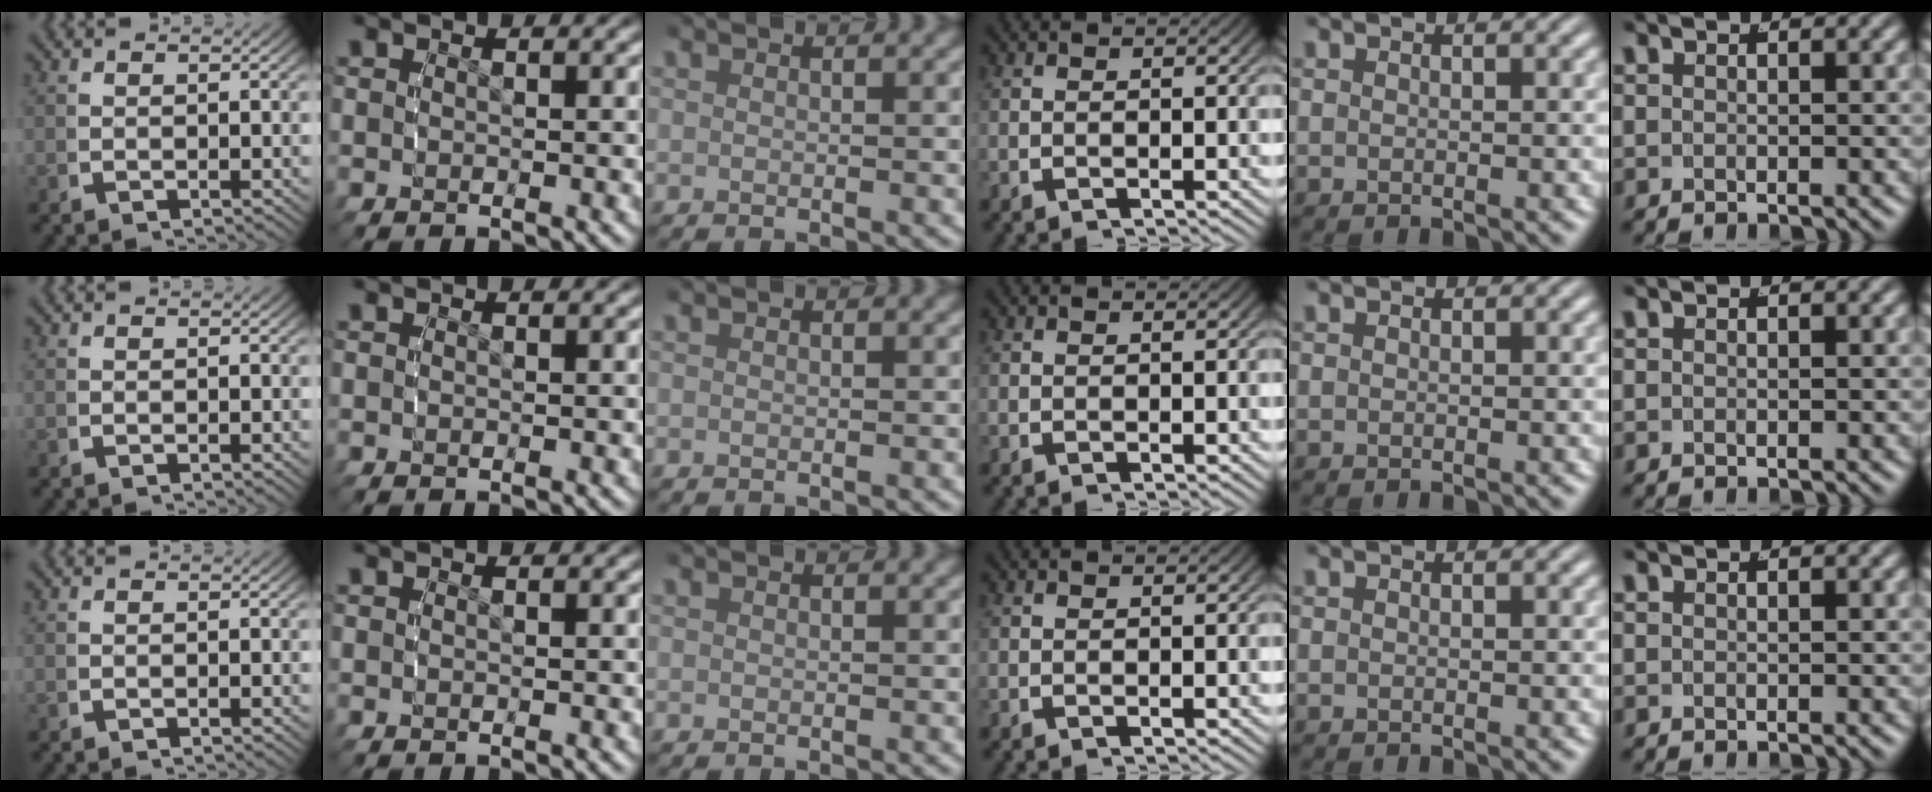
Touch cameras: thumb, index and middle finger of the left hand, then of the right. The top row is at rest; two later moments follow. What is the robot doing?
{"motion": "reach", "object": "air blower"}